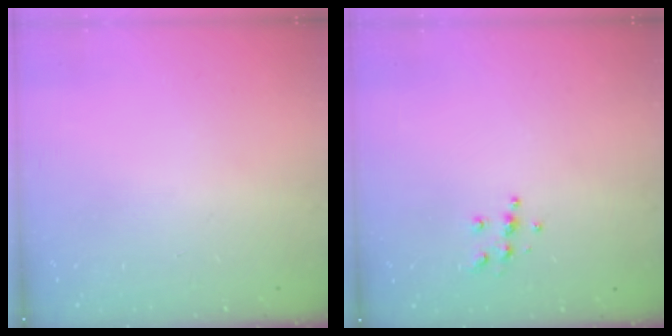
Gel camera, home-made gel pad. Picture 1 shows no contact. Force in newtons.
{"total": 5.5, "press": 5.5, "slide": 0.5}